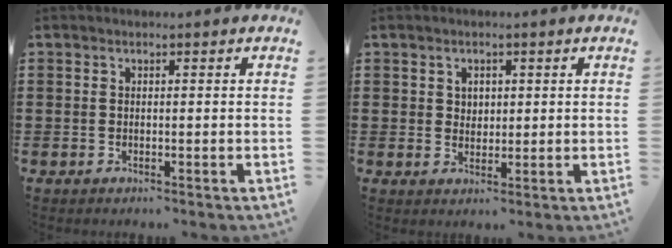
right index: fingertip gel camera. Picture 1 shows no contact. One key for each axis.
{"total": 2.0, "fx": 1.0, "fy": 1.6, "fz": 0.5, "tx": -0.015, "ty": 0.009, "tz": 0.017}